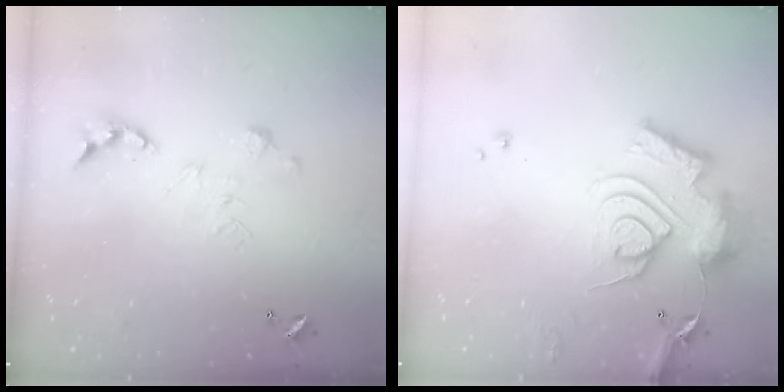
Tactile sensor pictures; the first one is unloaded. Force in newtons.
{"total": 15.8, "press": 15.8, "slide": 1.0}